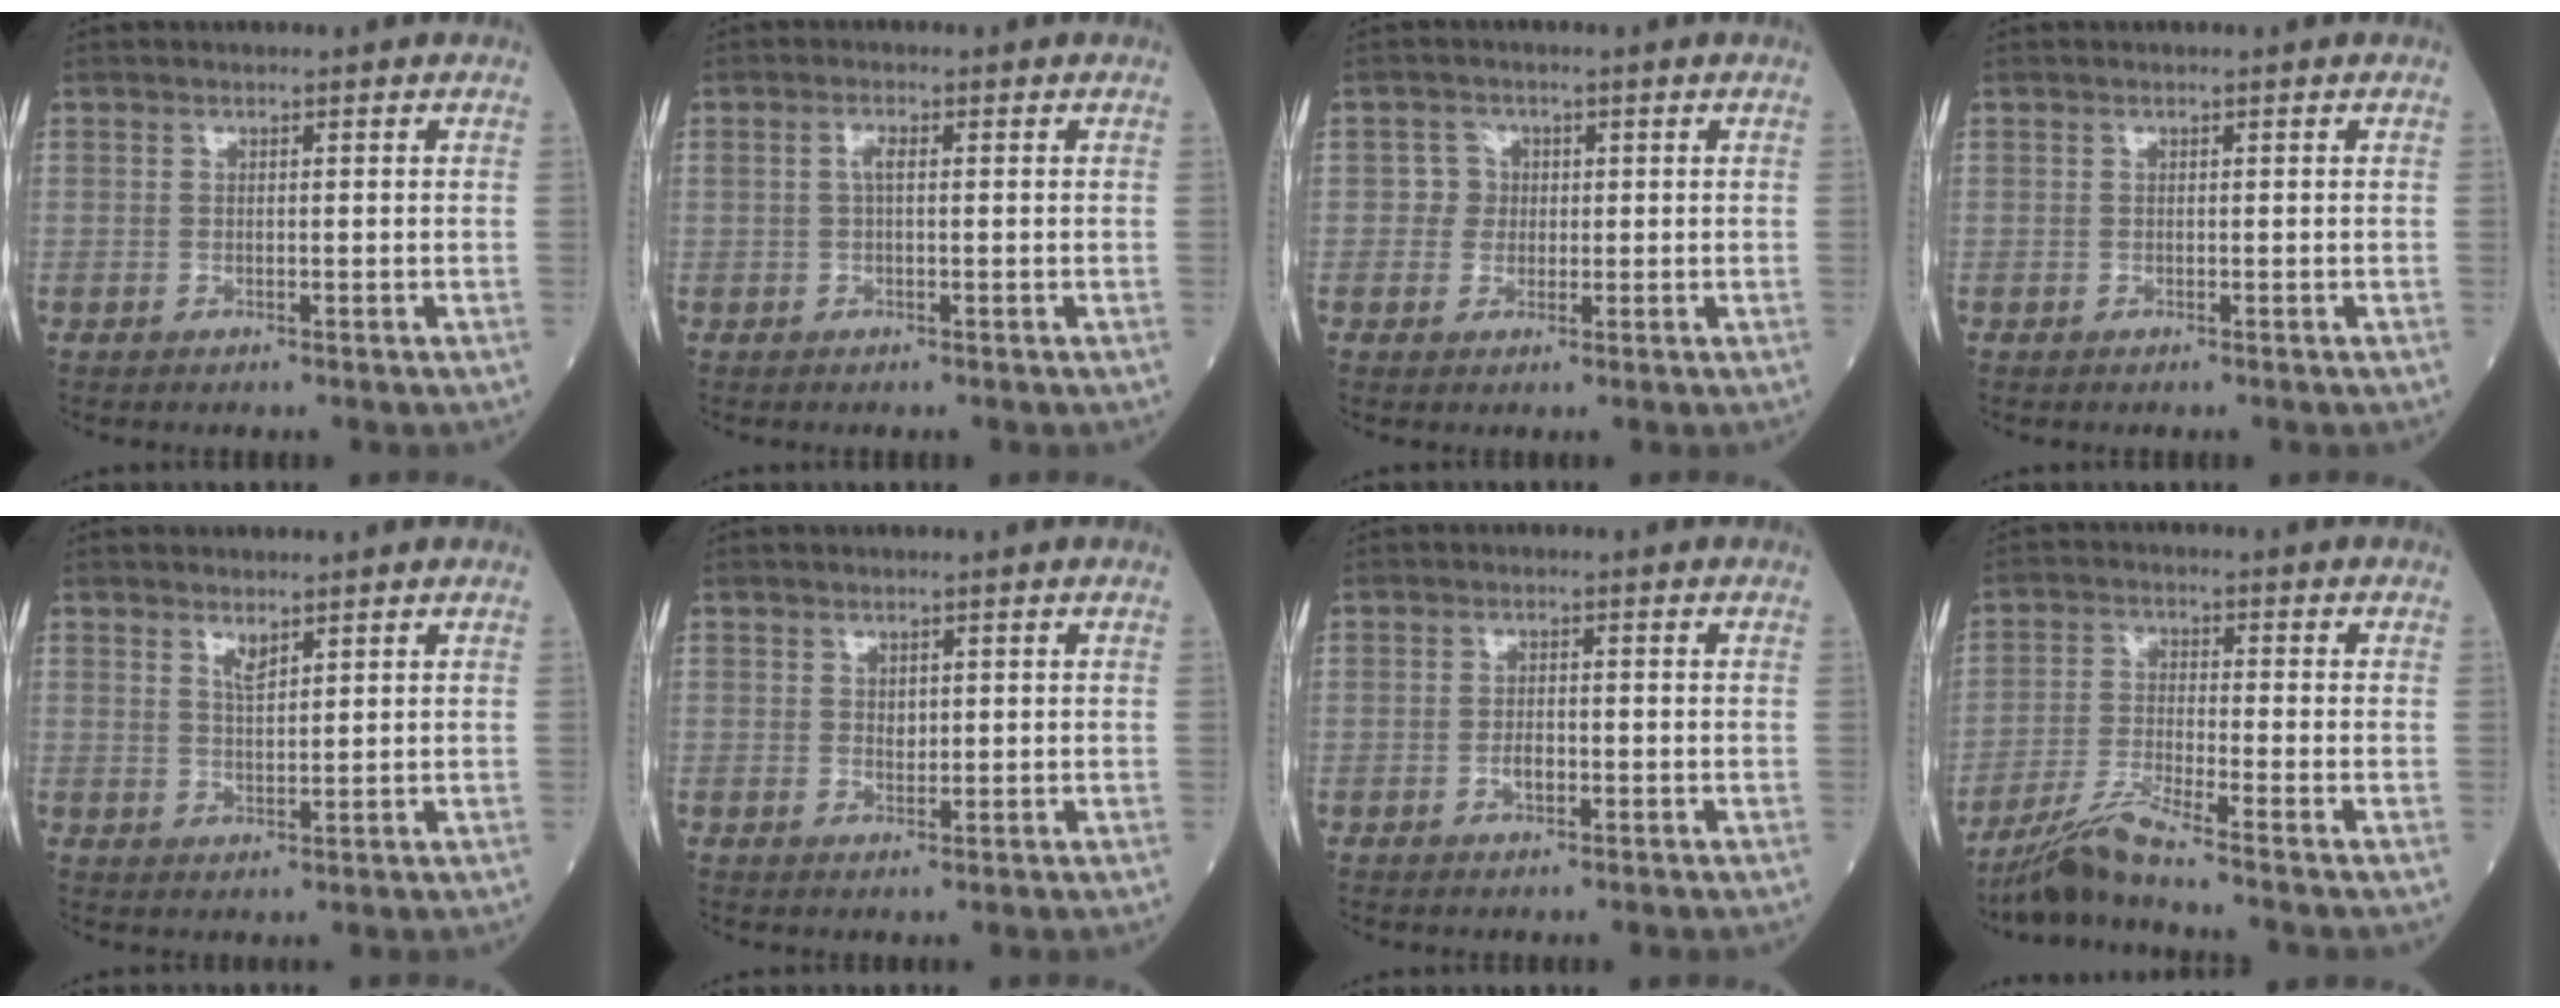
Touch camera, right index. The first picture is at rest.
{"total": 1.6, "force": [0.2, 0.4, 1.5], "torque": [-0.032, 0.003, 0.004]}
{"total": 2.6, "force": [0.3, 2.6, 0.2], "torque": [0.005, 0.008, 0.006]}
{"total": 0.0}
{"total": 2.1, "force": [1.6, 0.5, 1.3], "torque": [-0.027, -0.005, 0.033]}
{"total": 1.1, "force": [0.4, 0.8, 0.7], "torque": [-0.011, -0.002, 0.008]}
{"total": 1.9, "force": [-0.7, 0.8, 1.5], "torque": [-0.027, 0.002, -0.011]}
{"total": 6.2, "force": [-5.3, -1.6, 2.8], "torque": [-0.062, -0.029, -0.107]}